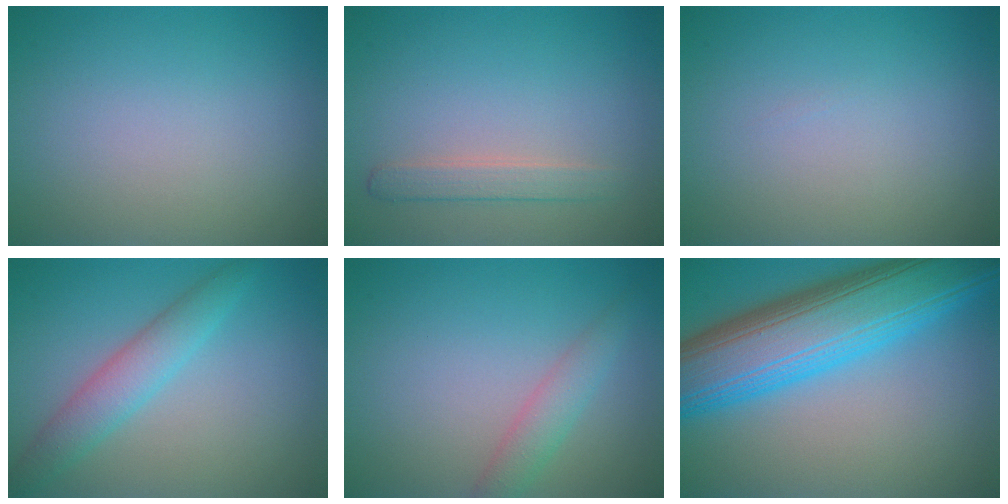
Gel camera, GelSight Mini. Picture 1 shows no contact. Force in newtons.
{"total": 1.8, "press": 1.8, "slide": 0.1}
{"total": 0.0}
{"total": 3.4, "press": 3.4, "slide": 0.2}
{"total": 2.3, "press": 2.3, "slide": 0.0}
{"total": 12.4, "press": 12.4, "slide": 0.2}